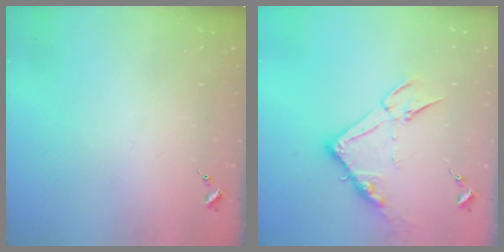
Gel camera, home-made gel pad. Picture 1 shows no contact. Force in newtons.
{"total": 13.3, "press": 13.3, "slide": 1.0}